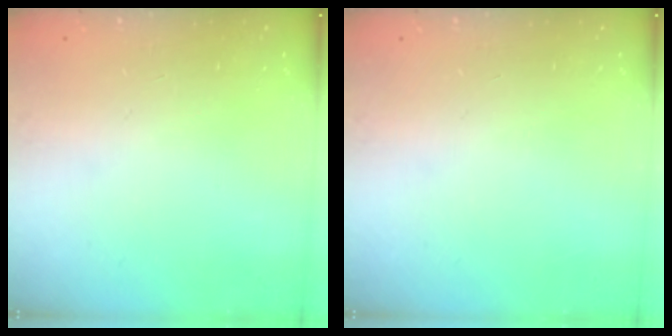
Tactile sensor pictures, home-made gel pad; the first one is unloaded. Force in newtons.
{"total": 0.0}